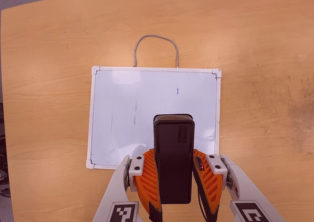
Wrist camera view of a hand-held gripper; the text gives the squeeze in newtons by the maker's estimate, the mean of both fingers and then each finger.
{"total": 5.5, "left": 4.7, "right": 6.3}